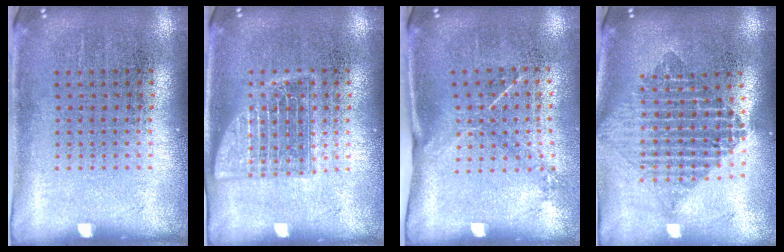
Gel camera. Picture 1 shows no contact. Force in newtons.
{"total": 2.4, "press": 2.4, "slide": 0.4}
{"total": 1.5, "press": 1.0, "slide": 1.0}
{"total": 2.1, "press": 1.7, "slide": 1.2}